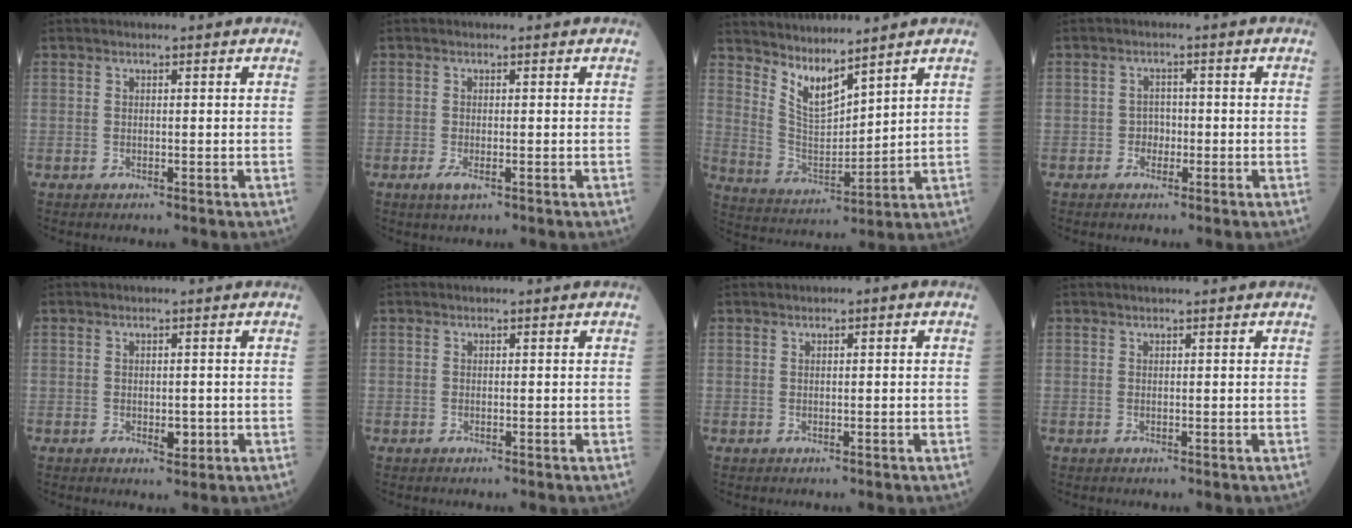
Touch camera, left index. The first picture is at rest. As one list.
[{"total": 1.8, "force": [-0.7, 0.4, 1.6], "torque": [-0.031, -0.005, -0.009]}, {"total": 6.9, "force": [6.0, 1.0, 3.5], "torque": [-0.085, -0.008, 0.133]}, {"total": 1.9, "force": [-0.7, 1.5, 0.9], "torque": [-0.010, 0.006, -0.013]}, {"total": 2.1, "force": [-0.4, 1.1, 1.8], "torque": [-0.028, -0.002, -0.001]}, {"total": 0.0}, {"total": 1.0, "force": [0.2, 0.1, 1.0], "torque": [-0.015, 0.006, 0.004]}, {"total": 1.9, "force": [1.6, -0.2, 1.0], "torque": [-0.010, 0.018, 0.027]}]